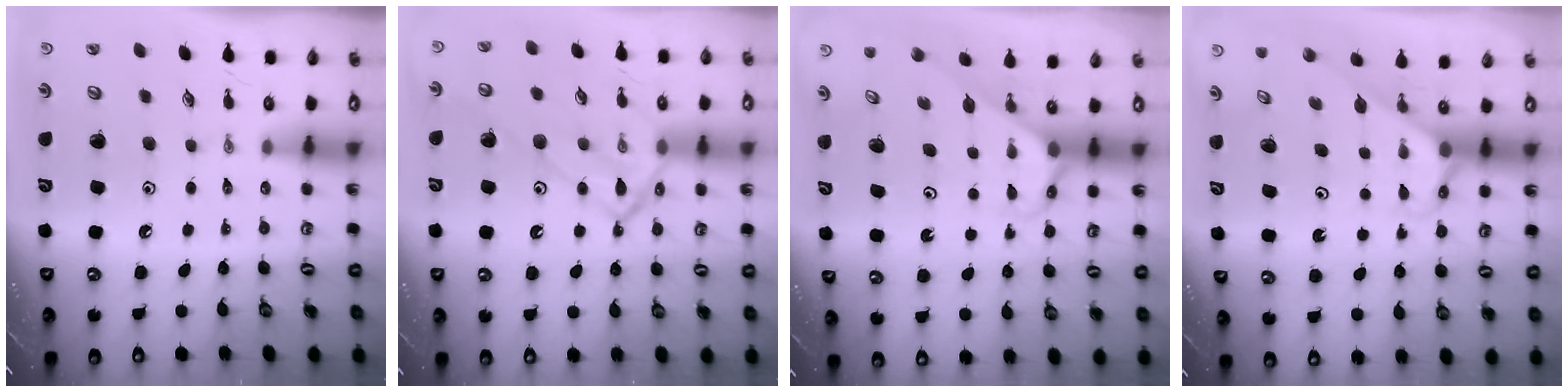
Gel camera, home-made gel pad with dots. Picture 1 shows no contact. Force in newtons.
{"total": 15.6, "press": 15.5, "slide": 1.3}
{"total": 2.9, "press": 2.9, "slide": 0.2}
{"total": 2.7, "press": 2.7, "slide": 0.2}